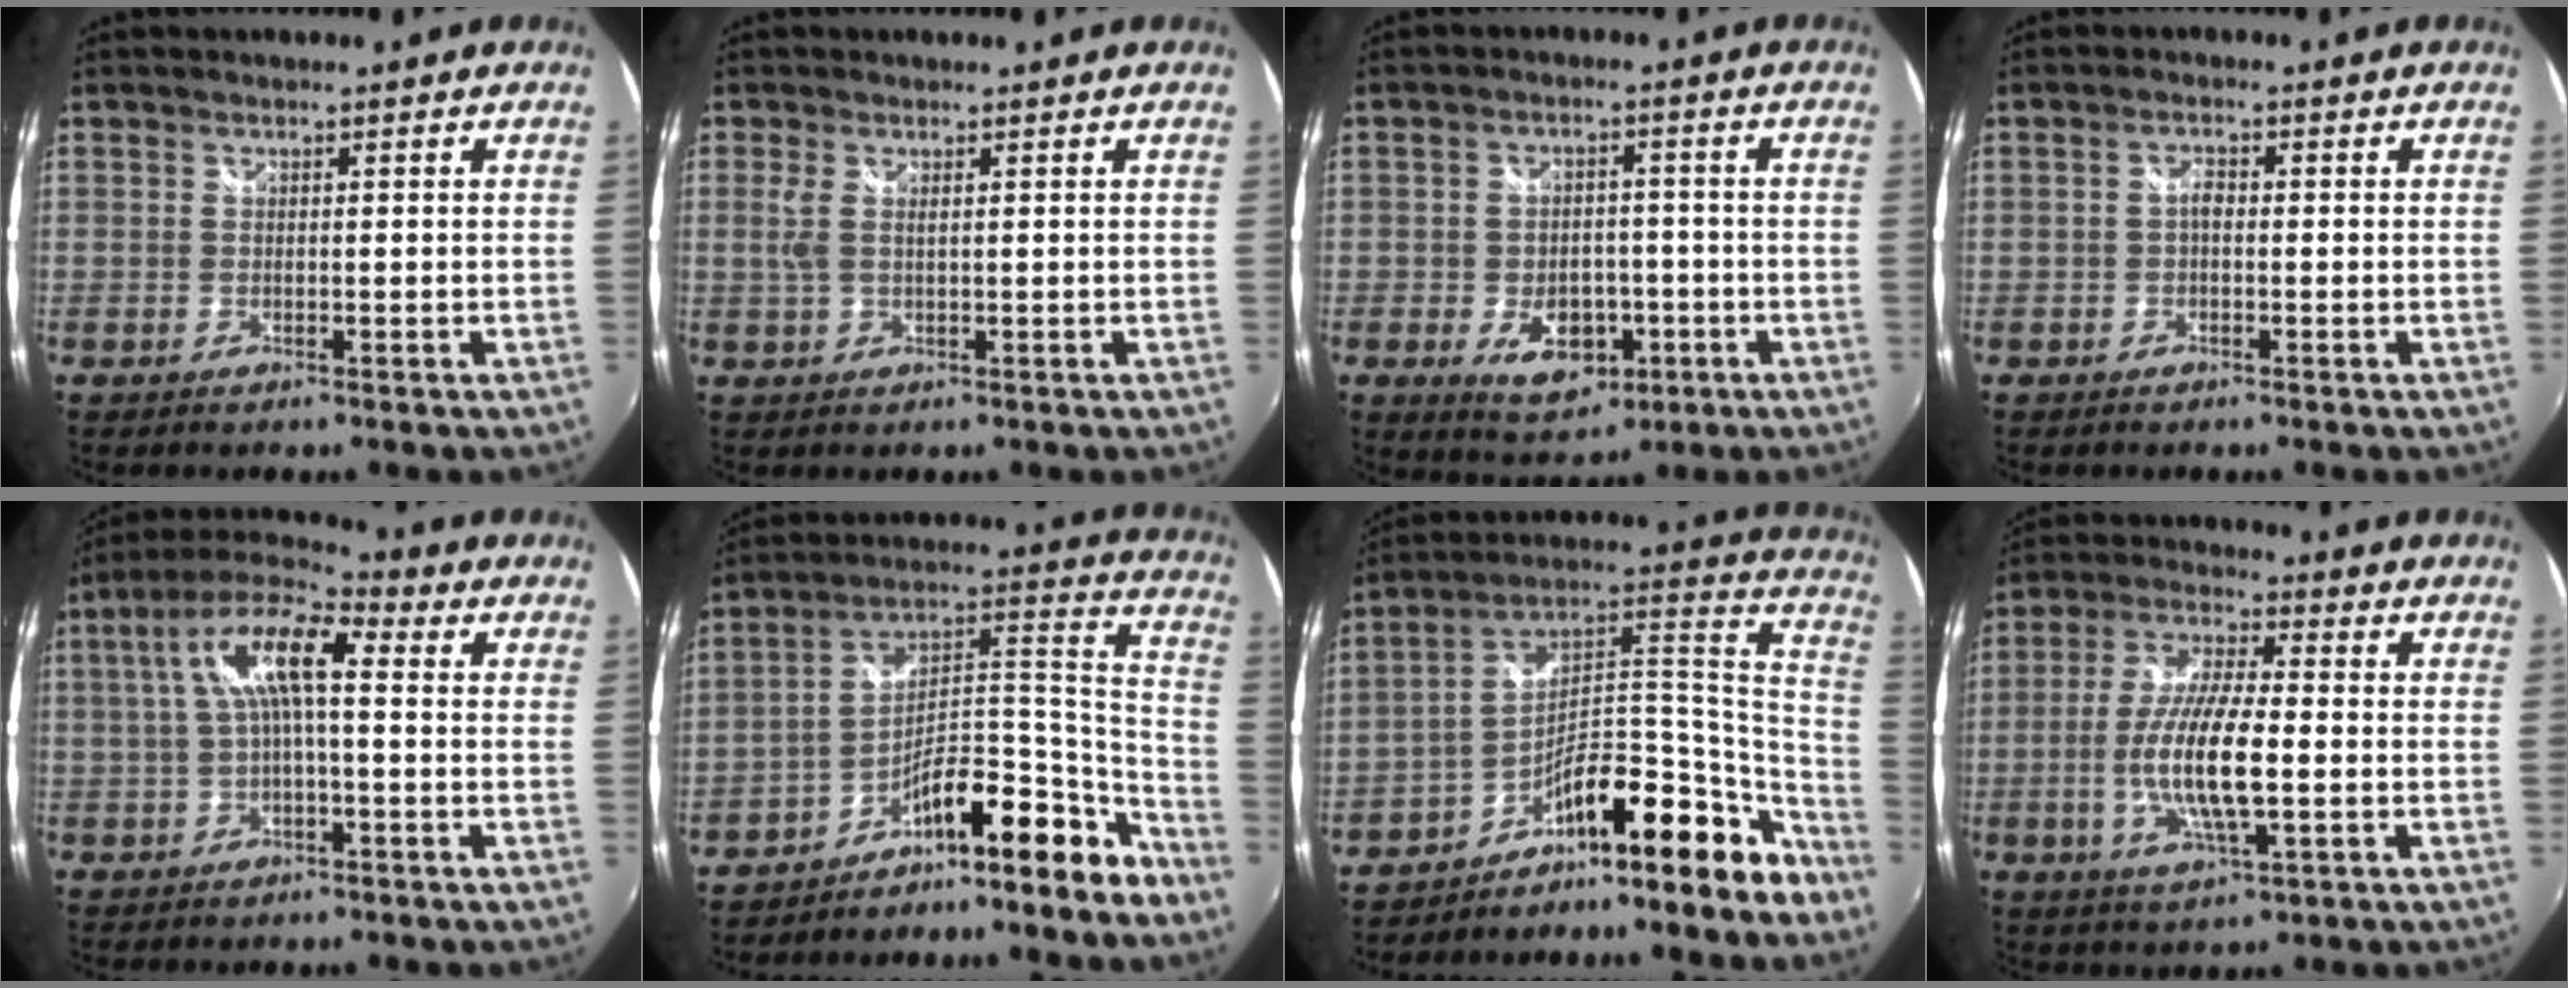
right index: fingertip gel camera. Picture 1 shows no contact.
{"total": 2.5, "force": [0.7, 0.7, 2.3], "torque": [-0.048, -0.002, 0.012]}
{"total": 8.5, "force": [-3.3, 5.7, 5.4], "torque": [-0.104, -0.003, -0.041]}
{"total": 1.5, "force": [-0.3, 0.8, 1.3], "torque": [-0.025, 0.006, -0.009]}
{"total": 10.5, "force": [1.0, 3.1, 10.0], "torque": [-0.198, 0.027, 0.015]}
{"total": 15.1, "force": [-13.2, 3.0, 6.7], "torque": [-0.065, 0.059, -0.220]}
{"total": 20.2, "force": [-15.2, 7.4, 11.0], "torque": [-0.128, 0.057, -0.236]}
{"total": 12.9, "force": [-2.4, 3.1, 12.3], "torque": [-0.248, -0.007, -0.047]}